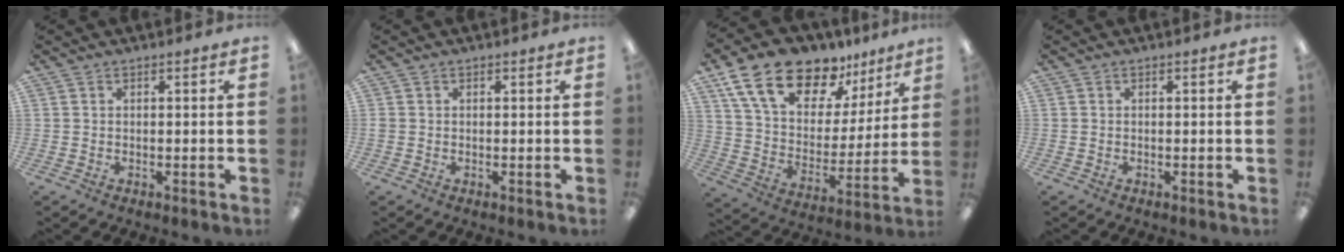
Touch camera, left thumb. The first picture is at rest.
{"total": 0.5, "force": [-0.1, 0.5, 0.2], "torque": [-0.003, 0.003, -0.002]}
{"total": 18.3, "force": [13.0, 9.9, 8.3], "torque": [-0.159, -0.075, 0.236]}
{"total": 0.0}